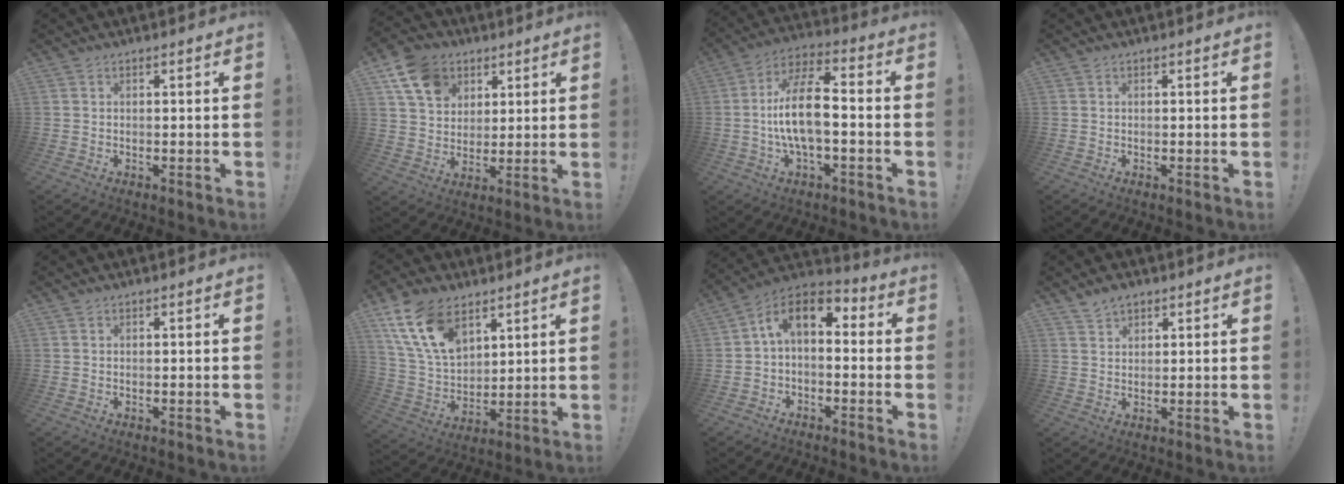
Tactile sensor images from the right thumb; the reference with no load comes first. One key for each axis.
{"total": 13.0, "fx": 6.3, "fy": 9.8, "fz": 5.7, "tx": -0.093, "ty": -0.020, "tz": 0.125}
{"total": 13.7, "fx": -1.7, "fy": 5.5, "fz": 12.5, "tx": -0.227, "ty": 0.007, "tz": -0.036}
{"total": 0.0}
{"total": 0.0}
{"total": 17.0, "fx": 9.4, "fy": 10.0, "fz": 10.1, "tx": -0.204, "ty": -0.042, "tz": 0.179}
{"total": 8.8, "fx": 1.8, "fy": 5.3, "fz": 6.7, "tx": -0.124, "ty": 0.008, "tz": 0.036}
{"total": 3.7, "fx": 2.9, "fy": 2.0, "fz": 1.0, "tx": -0.013, "ty": -0.016, "tz": 0.053}